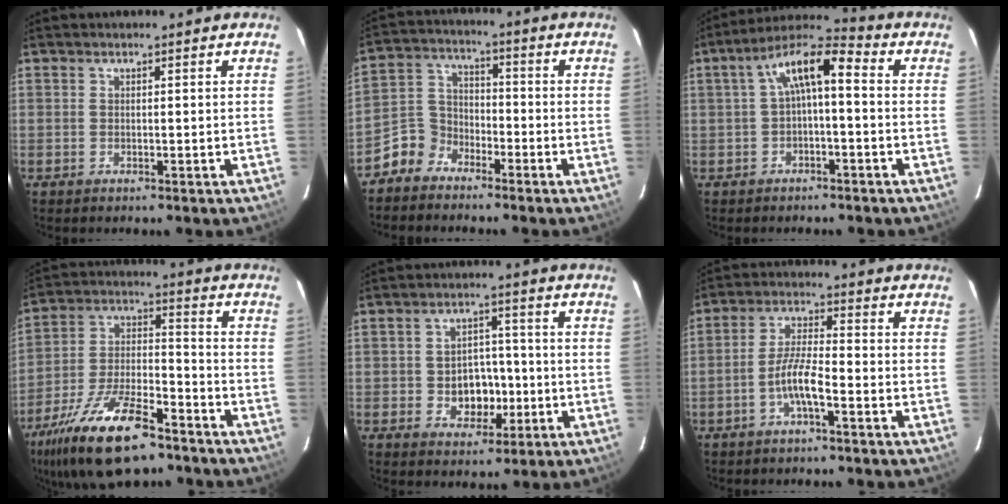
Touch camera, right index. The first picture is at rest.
{"total": 6.6, "force": [-4.8, 4.4, 0.7], "torque": [-0.019, 0.033, -0.106]}
{"total": 8.3, "force": [-0.1, 2.7, 7.8], "torque": [-0.153, 0.029, -0.005]}
{"total": 20.0, "force": [-13.6, 7.0, 12.9], "torque": [-0.259, -0.023, -0.237]}
{"total": 7.2, "force": [-1.7, 5.6, 4.1], "torque": [-0.080, 0.012, -0.013]}
{"total": 6.1, "force": [-3.0, 0.8, 5.2], "torque": [-0.108, 0.009, -0.058]}